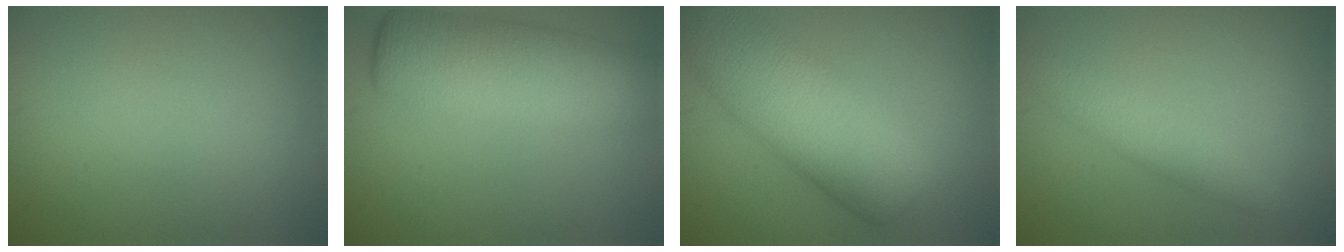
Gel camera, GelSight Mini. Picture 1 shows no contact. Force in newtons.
{"total": 9.0, "press": 9.0, "slide": 0.4}
{"total": 10.2, "press": 10.2, "slide": 0.3}
{"total": 2.8, "press": 2.8, "slide": 0.0}